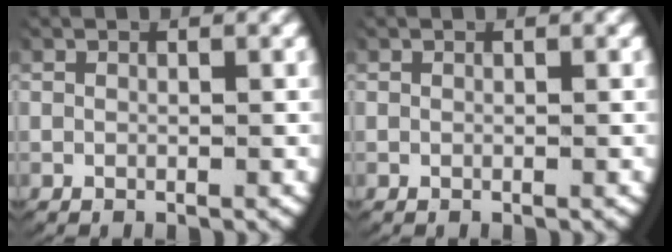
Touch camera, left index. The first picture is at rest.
{"total": 0.0}